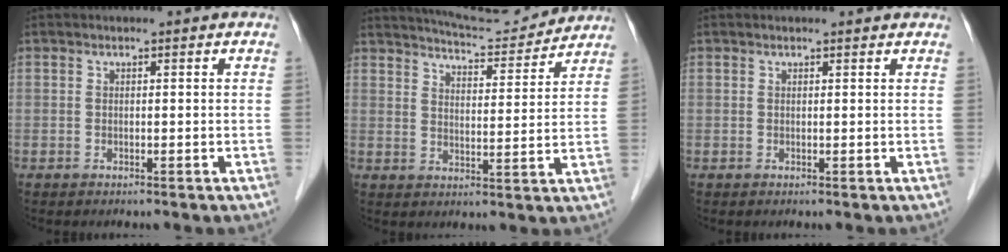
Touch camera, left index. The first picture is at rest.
{"total": 10.7, "force": [10.5, 0.3, 1.7], "torque": [-0.035, 0.007, 0.154]}
{"total": 2.5, "force": [2.5, 0.4, 0.6], "torque": [-0.013, 0.015, 0.026]}